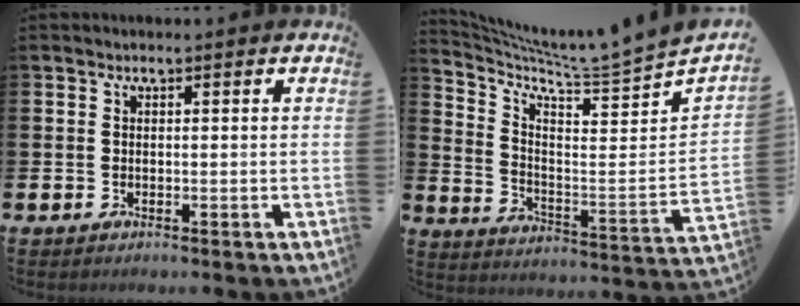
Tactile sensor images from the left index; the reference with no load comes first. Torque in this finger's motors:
{"motor_torque": [1.00, -1.14, 0.01, 0.05]}